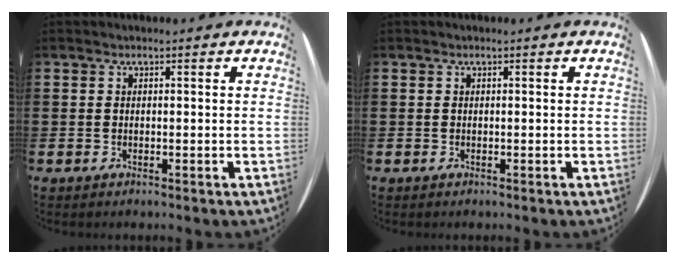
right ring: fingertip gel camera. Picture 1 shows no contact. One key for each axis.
{"total": 0.0}